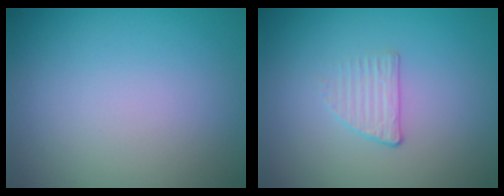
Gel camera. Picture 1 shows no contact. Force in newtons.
{"total": 1.3, "press": 0.8, "slide": 1.0}